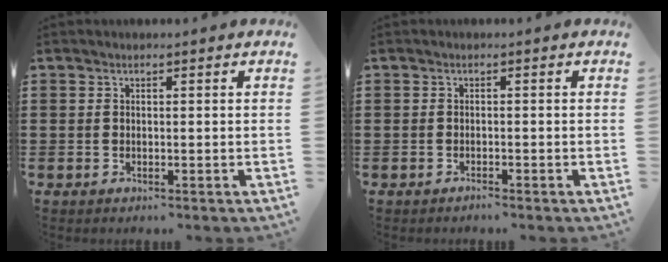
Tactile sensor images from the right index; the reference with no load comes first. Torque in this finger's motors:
{"motor_torque": [-0.56, 0.82, -0.97, -0.21]}